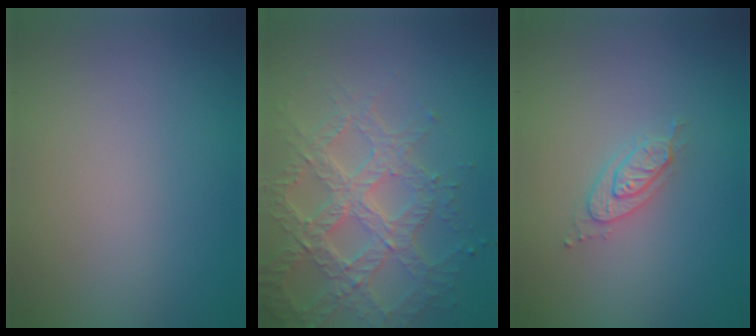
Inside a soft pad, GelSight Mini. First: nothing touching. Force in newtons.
{"total": 6.1, "press": 4.8, "slide": 3.7}
{"total": 2.2, "press": 2.2, "slide": 0.3}